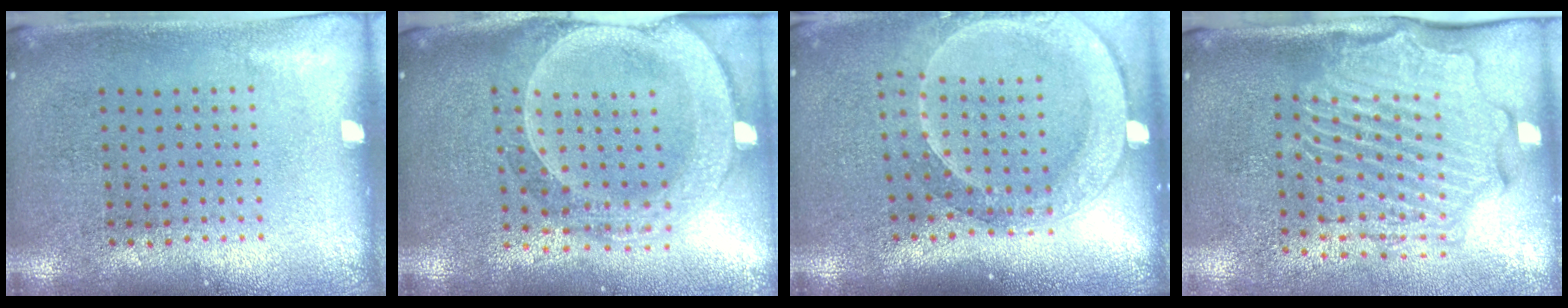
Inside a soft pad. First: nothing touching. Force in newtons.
{"total": 2.6, "press": 2.3, "slide": 1.3}
{"total": 2.3, "press": 1.8, "slide": 1.4}
{"total": 2.6, "press": 2.3, "slide": 1.3}